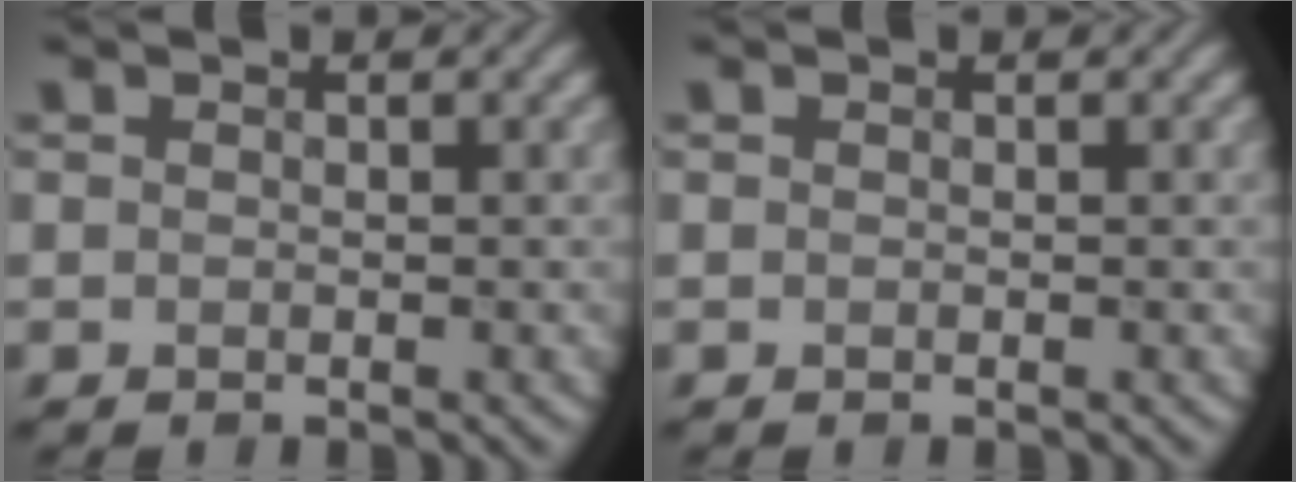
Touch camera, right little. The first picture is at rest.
{"total": 0.0}